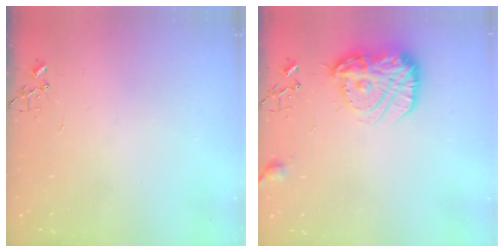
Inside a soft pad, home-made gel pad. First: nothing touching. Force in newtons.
{"total": 16.1, "press": 16.0, "slide": 1.5}